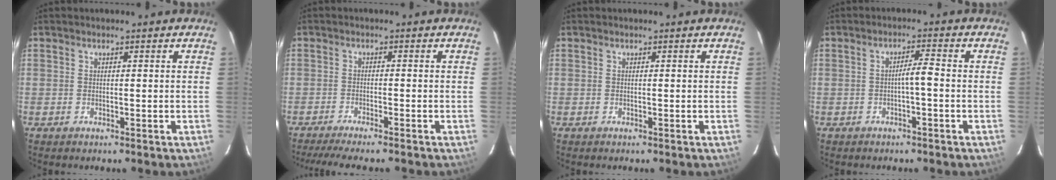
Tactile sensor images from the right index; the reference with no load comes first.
{"total": 9.6, "force": [-8.3, 0.4, 4.8], "torque": [-0.061, -0.016, -0.125]}
{"total": 0.0}
{"total": 2.6, "force": [-0.6, 0.1, 2.5], "torque": [-0.037, 0.004, -0.012]}